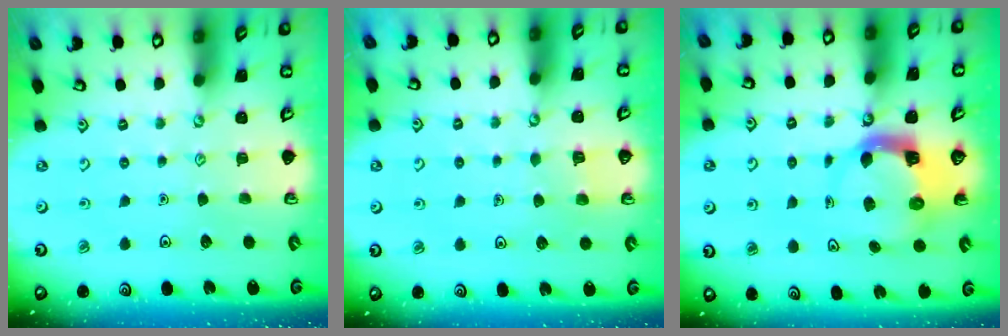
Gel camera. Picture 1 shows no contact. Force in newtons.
{"total": 2.6, "press": 2.6, "slide": 0.2}
{"total": 4.3, "press": 4.3, "slide": 0.6}